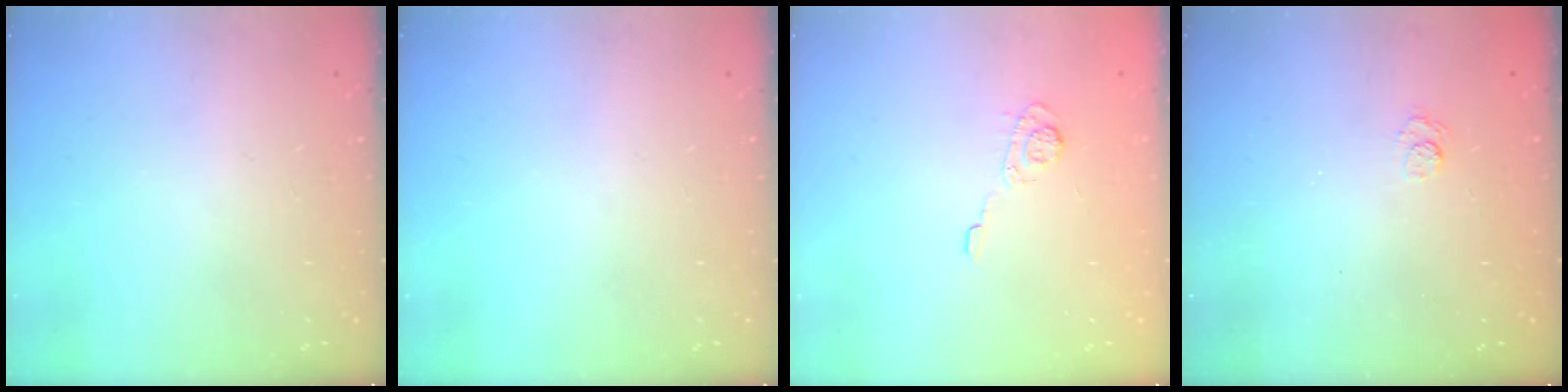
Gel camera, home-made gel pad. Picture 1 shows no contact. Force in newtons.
{"total": 0.0}
{"total": 5.0, "press": 4.8, "slide": 1.4}
{"total": 2.6, "press": 2.3, "slide": 1.3}